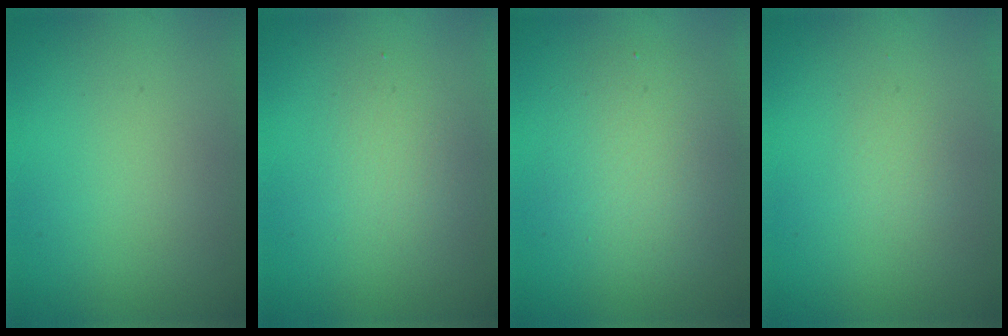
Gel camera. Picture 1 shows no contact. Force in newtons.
{"total": 2.0, "press": 2.0, "slide": 0.1}
{"total": 4.0, "press": 4.0, "slide": 0.0}
{"total": 0.7, "press": 0.7, "slide": 0.1}